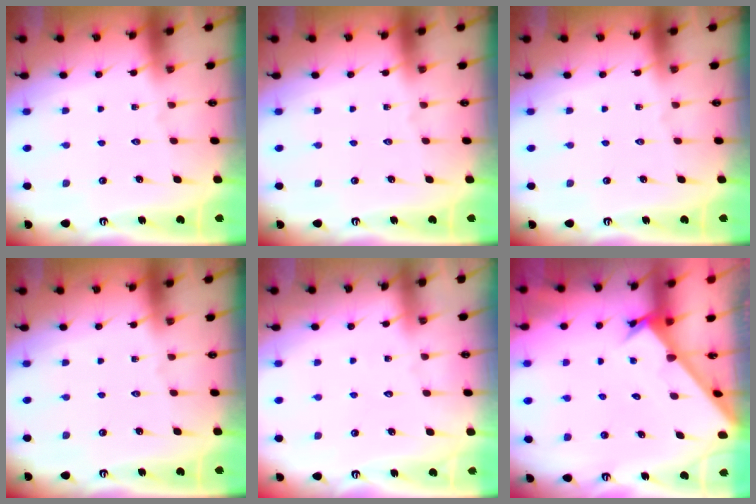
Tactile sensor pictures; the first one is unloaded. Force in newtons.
{"total": 0.0}
{"total": 0.0}
{"total": 0.0}
{"total": 2.4, "press": 2.4, "slide": 0.3}
{"total": 2.6, "press": 2.6, "slide": 0.3}